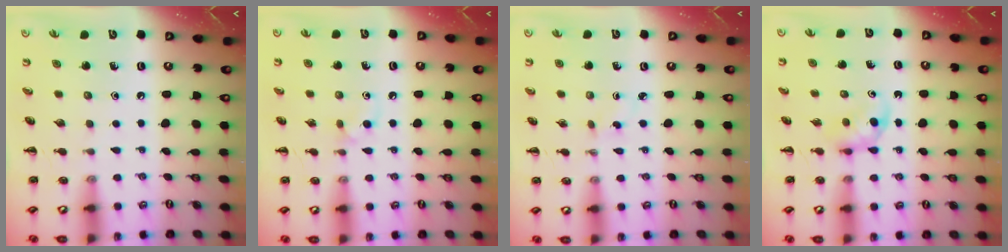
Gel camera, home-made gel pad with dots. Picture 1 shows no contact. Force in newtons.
{"total": 4.5, "press": 4.2, "slide": 1.7}
{"total": 1.3, "press": 1.1, "slide": 0.7}
{"total": 3.8, "press": 3.5, "slide": 1.4}